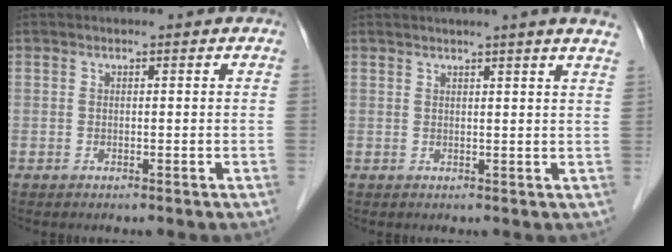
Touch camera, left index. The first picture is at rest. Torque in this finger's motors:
{"motor_torque": [-0.09, -1.44, 0.38, 0.07]}